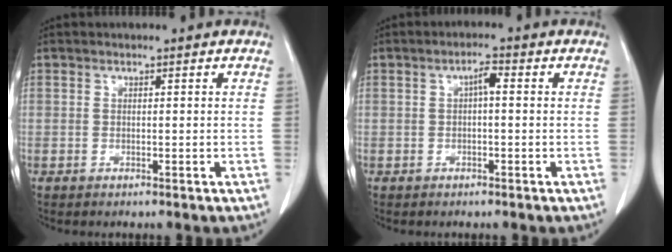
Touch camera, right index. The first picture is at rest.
{"total": 2.1, "force": [0.2, 0.5, 2.1], "torque": [-0.035, 0.005, 0.003]}